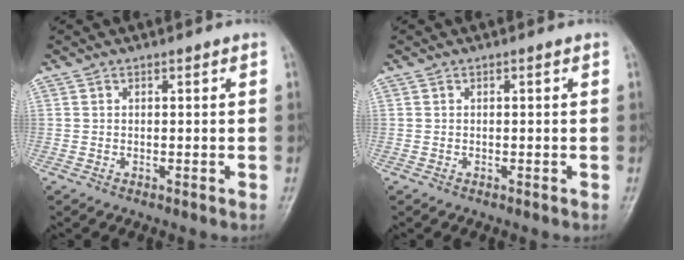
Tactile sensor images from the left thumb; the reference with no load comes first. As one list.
[{"total": 0.0}]